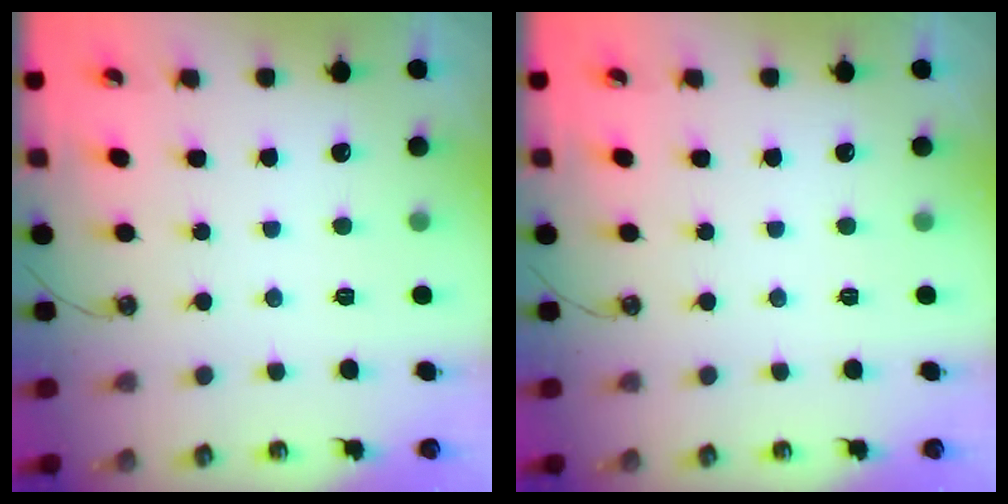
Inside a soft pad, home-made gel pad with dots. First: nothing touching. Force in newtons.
{"total": 0.0}